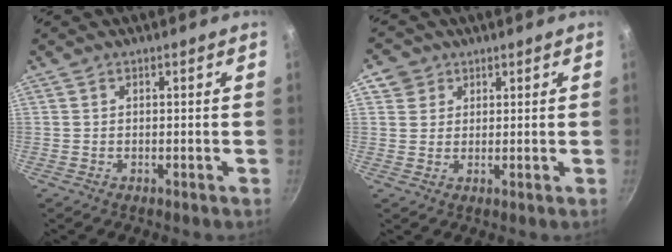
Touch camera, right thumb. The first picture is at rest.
{"total": 4.0, "force": [1.8, 3.5, 0.5], "torque": [0.028, 0.006, 0.026]}